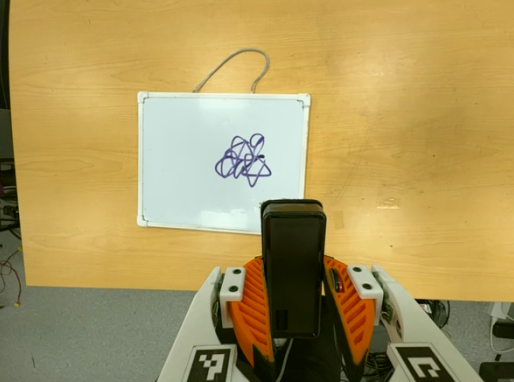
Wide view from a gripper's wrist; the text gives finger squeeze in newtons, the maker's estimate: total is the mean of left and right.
{"total": 4.0, "left": 2.7, "right": 5.3}